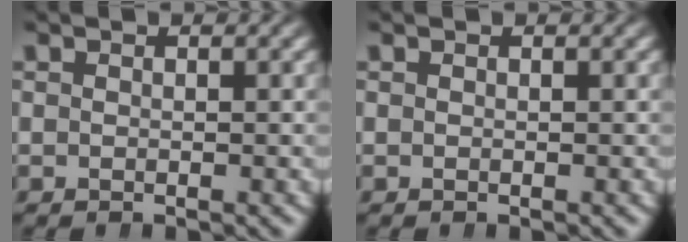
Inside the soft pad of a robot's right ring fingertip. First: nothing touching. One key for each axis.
{"total": 0.0}